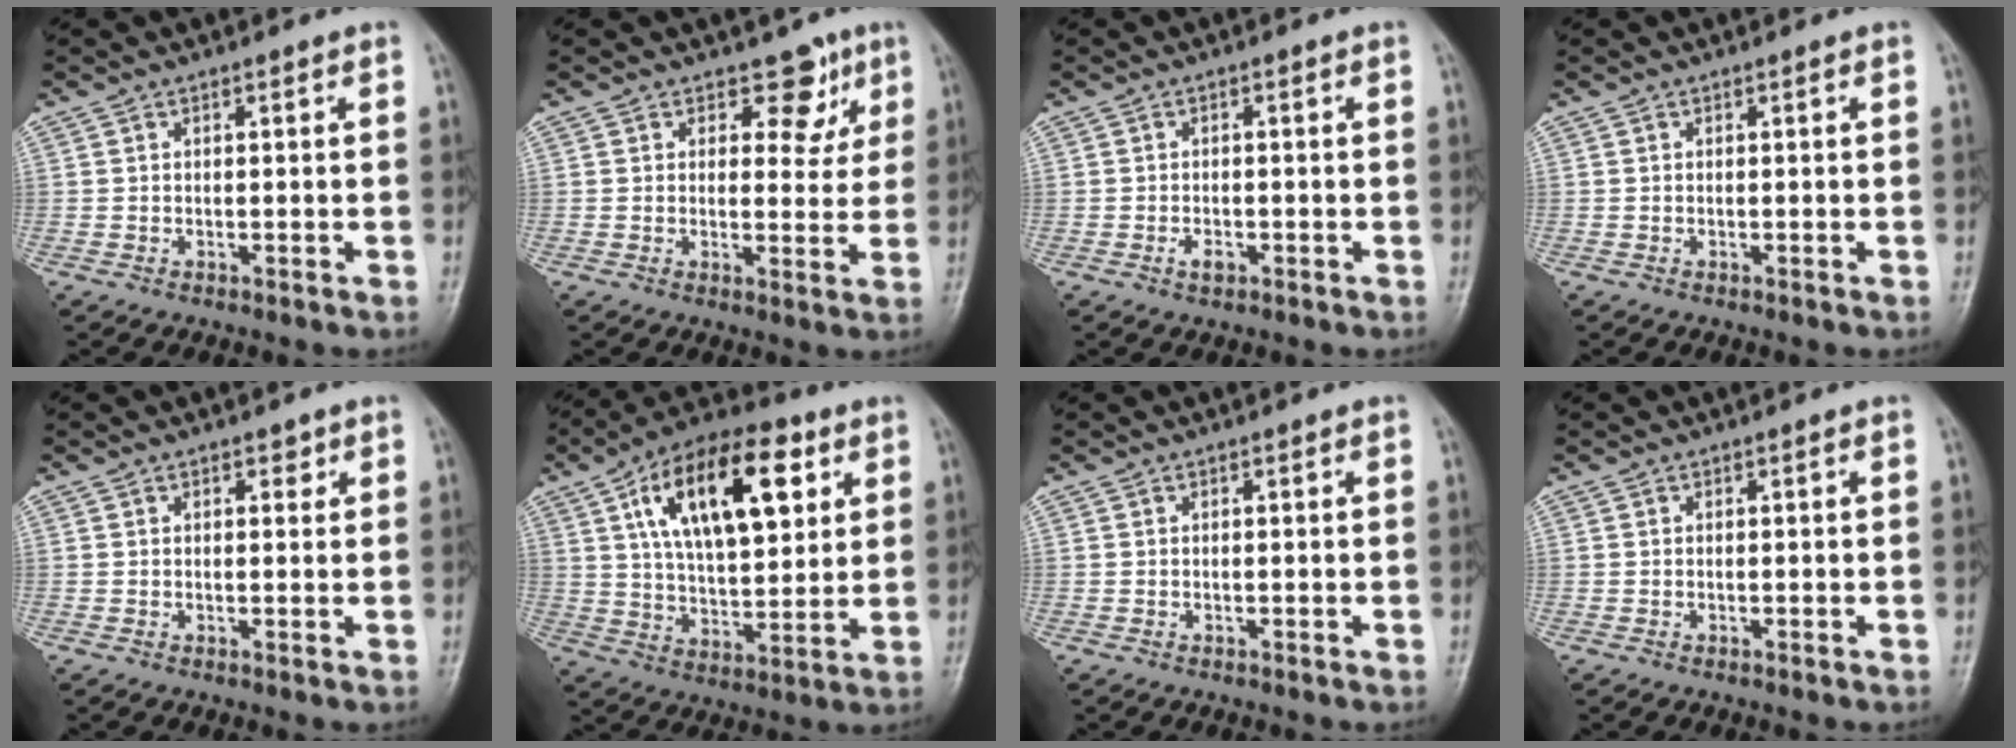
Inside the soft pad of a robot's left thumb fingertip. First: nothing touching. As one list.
[{"total": 5.6, "force": [3.2, 3.7, 2.7], "torque": [0.004, -0.015, 0.038]}, {"total": 1.9, "force": [-0.8, 1.1, 1.3], "torque": [-0.019, 0.003, -0.014]}, {"total": 0.0}, {"total": 1.5, "force": [0.9, 0.8, 0.8], "torque": [0.001, -0.002, 0.009]}, {"total": 20.8, "force": [7.8, 10.0, 16.5], "torque": [-0.238, -0.016, 0.127]}, {"total": 0.0}, {"total": 0.0}]